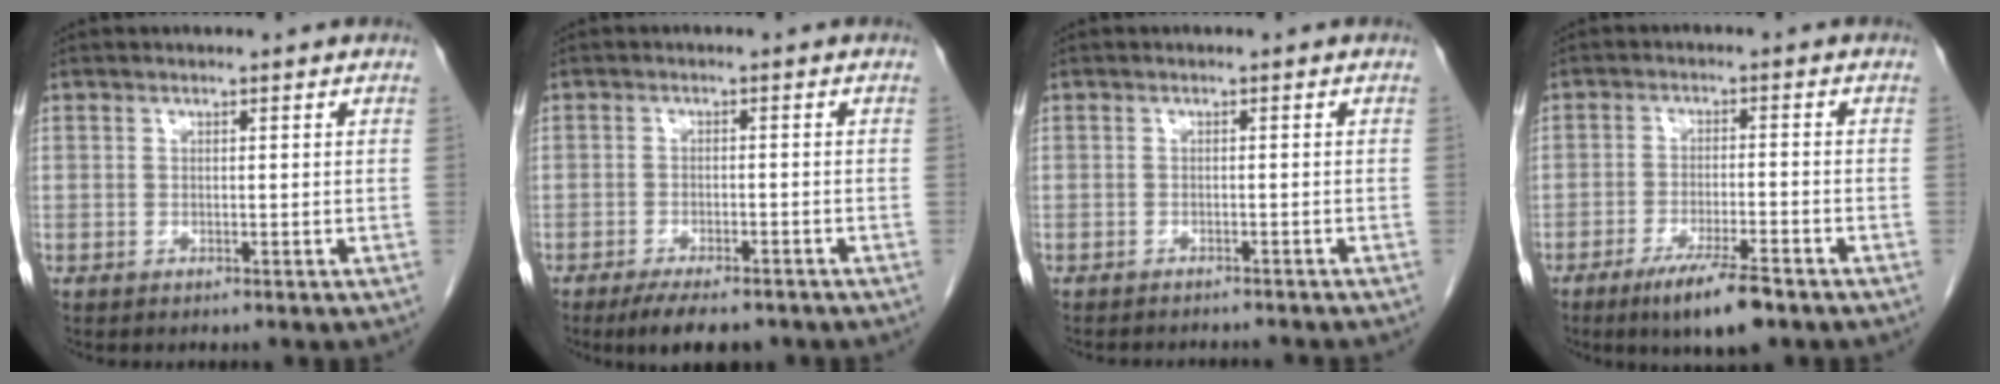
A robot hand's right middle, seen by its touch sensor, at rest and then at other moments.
{"total": 6.9, "force": [-5.5, 1.0, 4.1], "torque": [-0.062, -0.014, -0.084]}
{"total": 5.9, "force": [-5.5, 1.1, 1.7], "torque": [-0.014, -0.004, -0.064]}
{"total": 7.4, "force": [-4.9, 0.6, 5.4], "torque": [-0.099, -0.016, -0.082]}